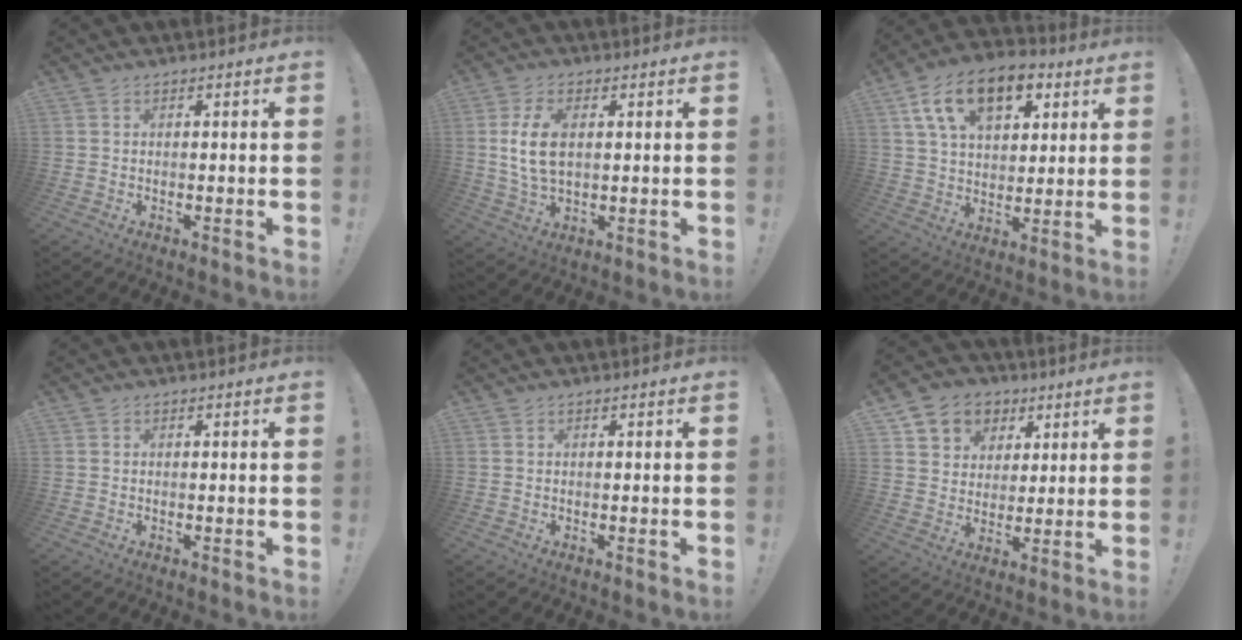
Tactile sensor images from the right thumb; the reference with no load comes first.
{"total": 9.6, "force": [1.6, 5.3, 7.9], "torque": [-0.149, -0.008, 0.028]}
{"total": 17.0, "force": [8.3, 10.2, 10.9], "torque": [-0.182, -0.022, 0.152]}
{"total": 0.0}
{"total": 0.0}
{"total": 8.4, "force": [3.8, 7.4, 1.7], "torque": [-0.024, -0.028, 0.078]}